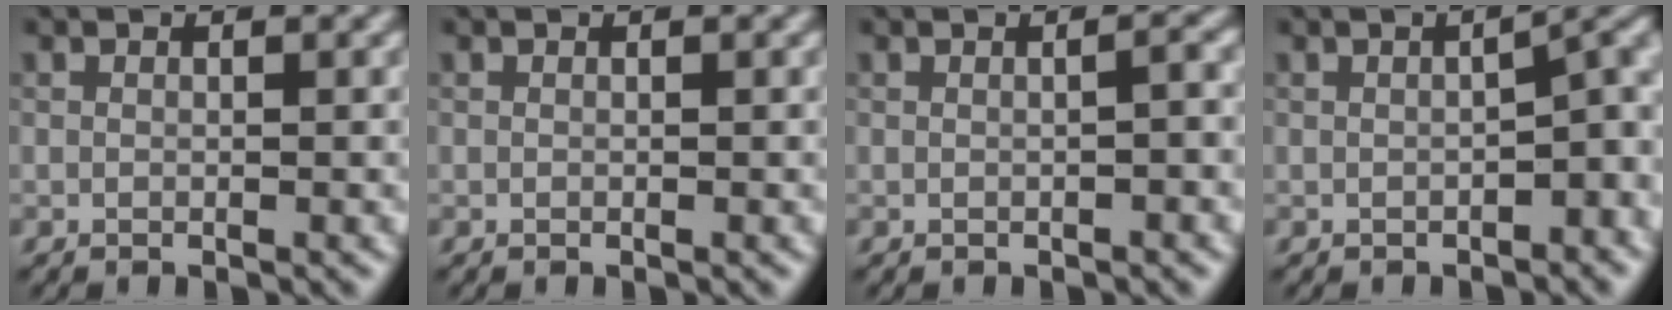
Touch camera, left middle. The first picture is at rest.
{"total": 0.0}
{"total": 1.9, "force": [0.0, 0.6, 1.7], "torque": [-0.019, 0.005, -0.003]}
{"total": 3.8, "force": [-1.2, 1.3, 3.4], "torque": [-0.040, 0.012, -0.017]}